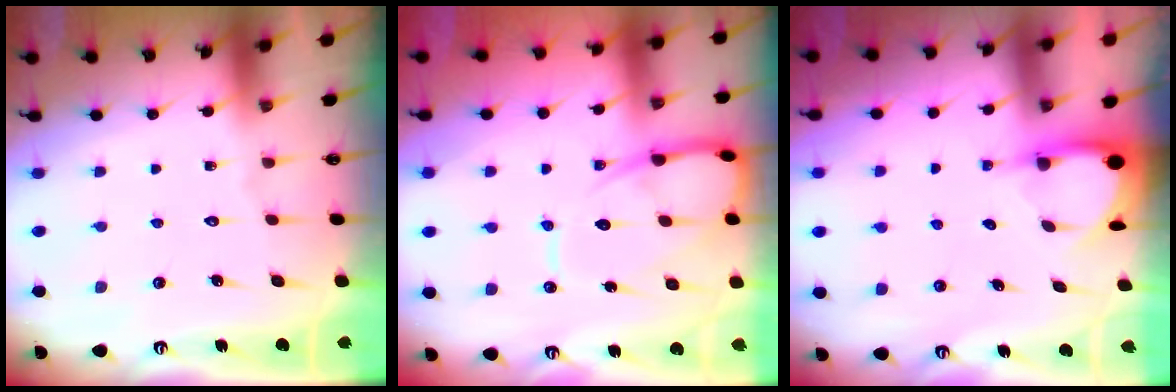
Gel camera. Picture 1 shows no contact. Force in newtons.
{"total": 10.5, "press": 10.4, "slide": 1.2}
{"total": 3.6, "press": 3.6, "slide": 0.3}